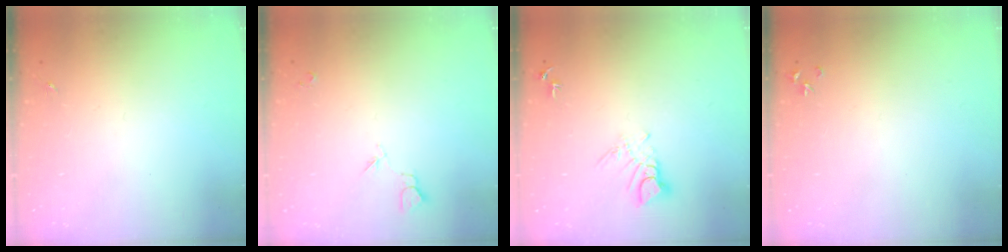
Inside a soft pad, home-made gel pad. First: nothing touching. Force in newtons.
{"total": 3.9, "press": 3.9, "slide": 0.7}
{"total": 5.9, "press": 5.9, "slide": 0.5}
{"total": 3.2, "press": 3.2, "slide": 0.4}